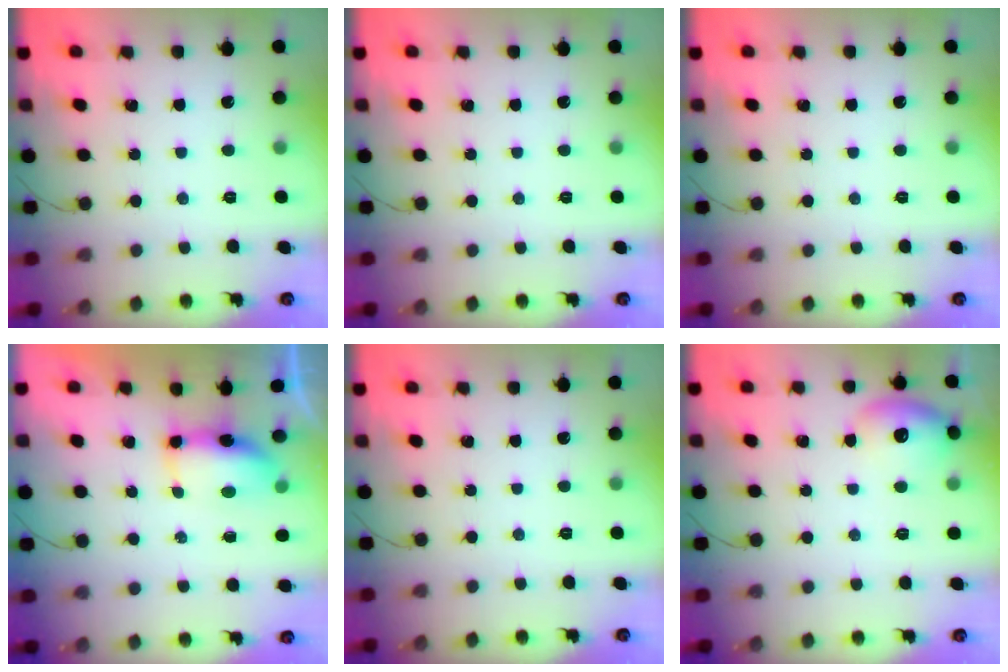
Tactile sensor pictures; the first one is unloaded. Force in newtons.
{"total": 0.0}
{"total": 0.0}
{"total": 8.1, "press": 7.3, "slide": 3.6}
{"total": 0.0}
{"total": 10.6, "press": 10.5, "slide": 1.3}